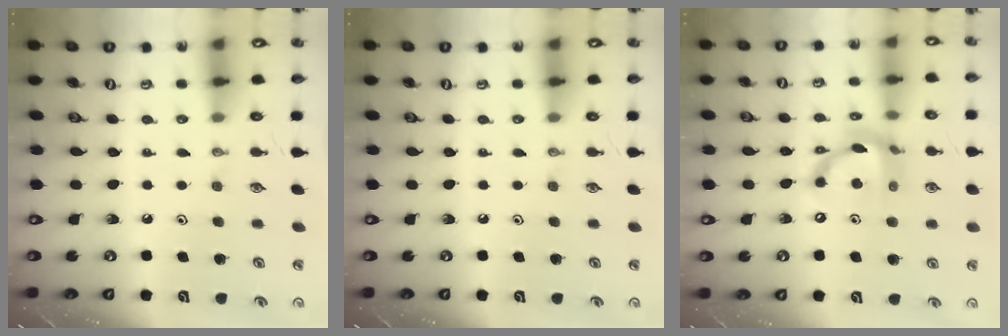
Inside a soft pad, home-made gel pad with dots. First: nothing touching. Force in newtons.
{"total": 0.0}
{"total": 12.4, "press": 12.4, "slide": 0.5}